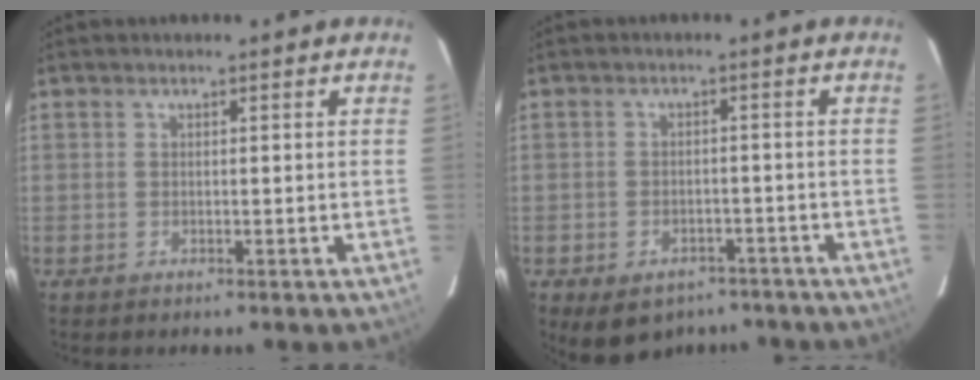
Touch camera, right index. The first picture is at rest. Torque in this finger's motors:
{"motor_torque": [1.10, -1.04, 0.36, 0.04]}